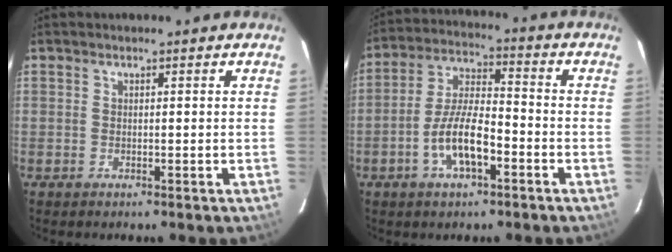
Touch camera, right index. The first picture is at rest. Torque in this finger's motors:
{"motor_torque": [0.24, -0.12, 0.37, 0.11]}